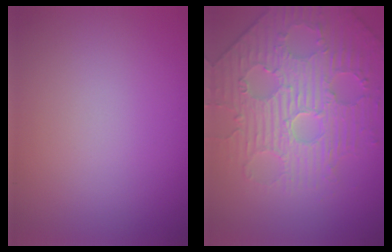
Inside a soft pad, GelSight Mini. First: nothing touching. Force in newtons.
{"total": 4.7, "press": 4.7, "slide": 0.2}